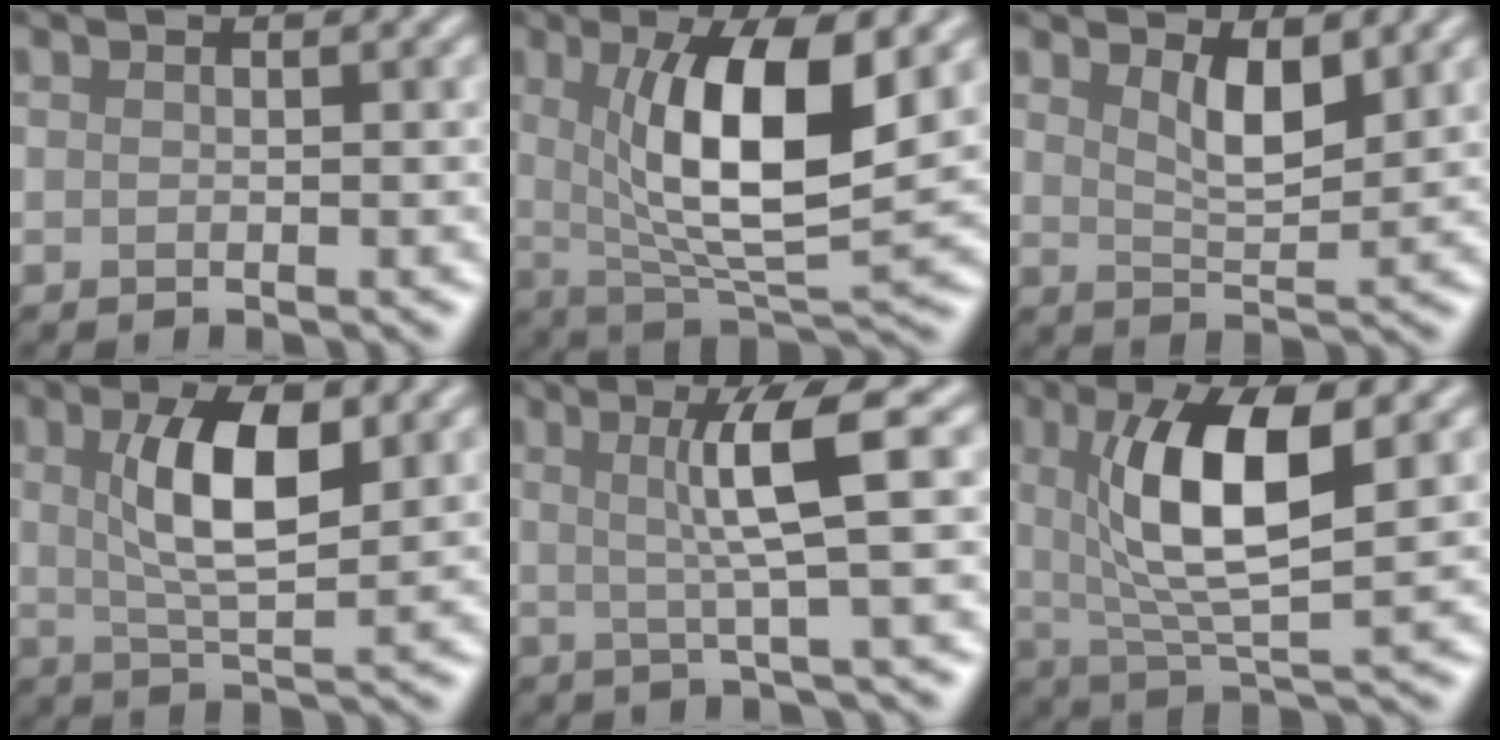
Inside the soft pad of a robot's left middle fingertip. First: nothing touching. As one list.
[{"total": 9.9, "force": [2.1, 3.1, 9.2], "torque": [-0.146, -0.013, 0.041]}, {"total": 3.4, "force": [1.8, 1.1, 2.7], "torque": [-0.050, -0.007, 0.035]}, {"total": 6.4, "force": [1.7, 2.3, 5.8], "torque": [-0.108, 0.003, 0.029]}, {"total": 5.2, "force": [1.0, 0.5, 5.1], "torque": [-0.086, 0.004, 0.018]}, {"total": 8.7, "force": [2.0, 2.6, 8.1], "torque": [-0.142, -0.006, 0.037]}]